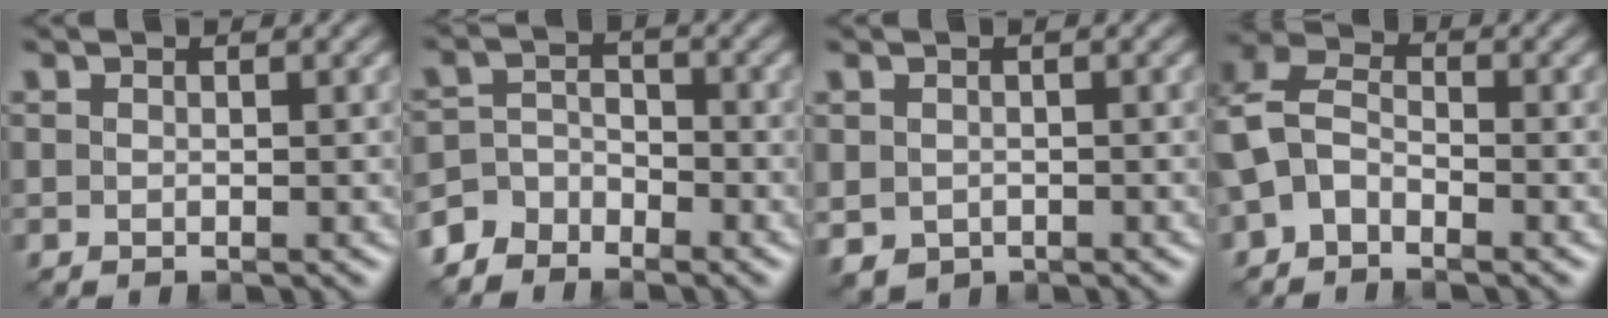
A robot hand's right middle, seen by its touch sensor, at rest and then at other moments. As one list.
[{"total": 3.6, "force": [-3.2, 1.7, 0.3], "torque": [0.002, 0.005, -0.064]}, {"total": 1.8, "force": [-0.6, 1.4, 0.9], "torque": [-0.023, -0.006, -0.008]}, {"total": 4.8, "force": [-1.4, 3.4, 3.1], "torque": [-0.074, 0.007, -0.042]}]